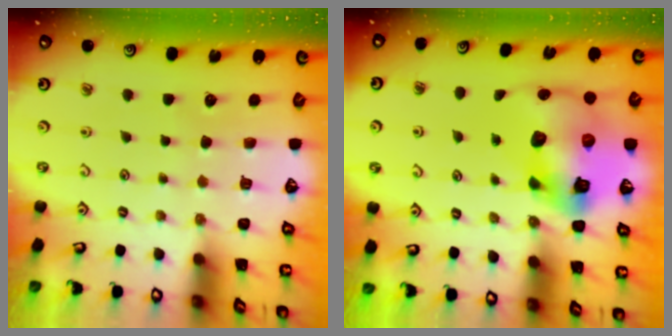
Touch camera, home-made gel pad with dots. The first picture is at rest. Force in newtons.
{"total": 17.3, "press": 17.1, "slide": 2.6}